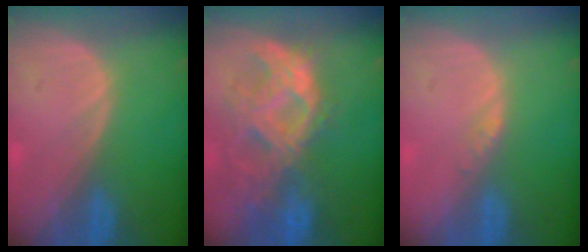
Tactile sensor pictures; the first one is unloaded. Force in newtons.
{"total": 10.5, "press": 9.2, "slide": 5.1}
{"total": 1.1, "press": 1.1, "slide": 0.1}